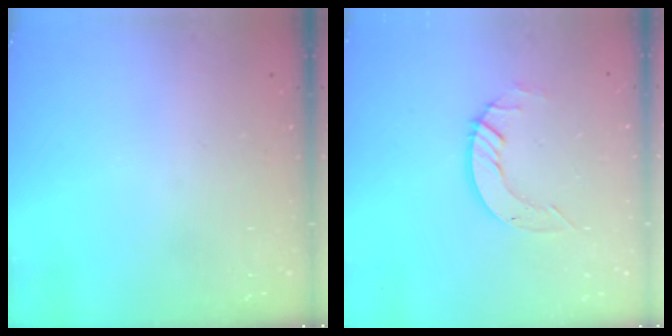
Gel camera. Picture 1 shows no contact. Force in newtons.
{"total": 4.8, "press": 4.8, "slide": 0.3}